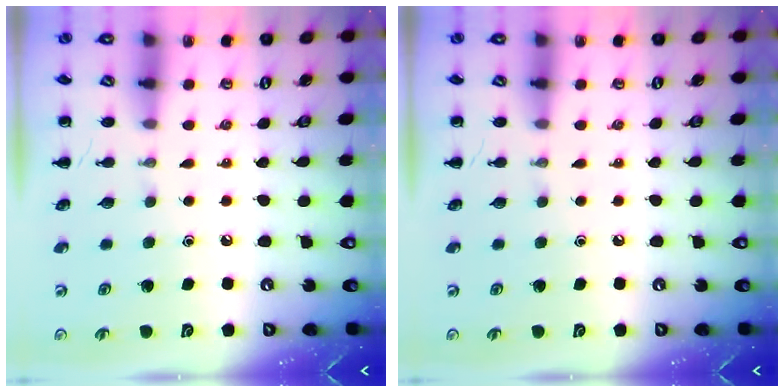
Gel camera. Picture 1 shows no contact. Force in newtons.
{"total": 0.0}